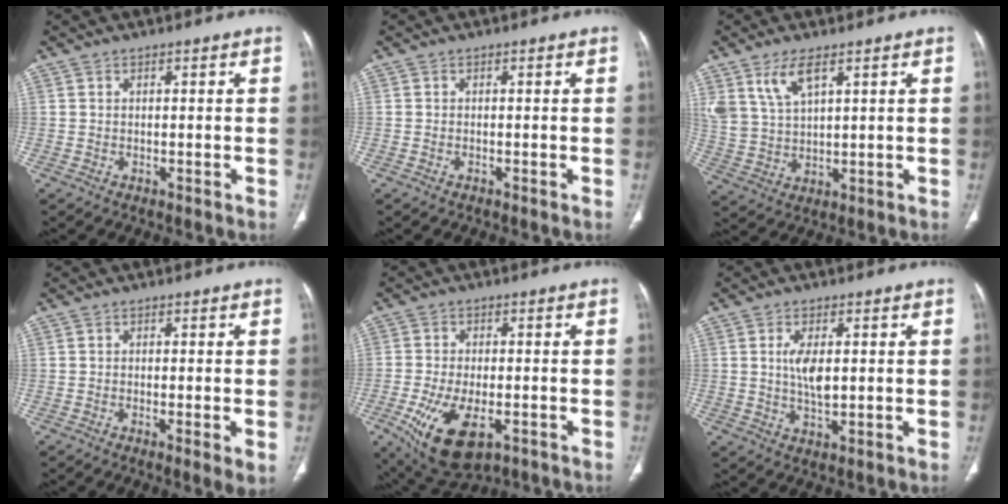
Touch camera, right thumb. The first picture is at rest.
{"total": 0.0}
{"total": 7.3, "force": [4.3, 3.0, 5.0], "torque": [-0.101, -0.018, 0.095]}
{"total": 3.6, "force": [-0.8, 0.6, 3.4], "torque": [-0.062, -0.012, -0.016]}
{"total": 13.2, "force": [-5.4, 6.4, 10.2], "torque": [-0.192, -0.001, -0.078]}
{"total": 5.6, "force": [0.7, 2.4, 5.0], "torque": [-0.094, -0.009, 0.014]}